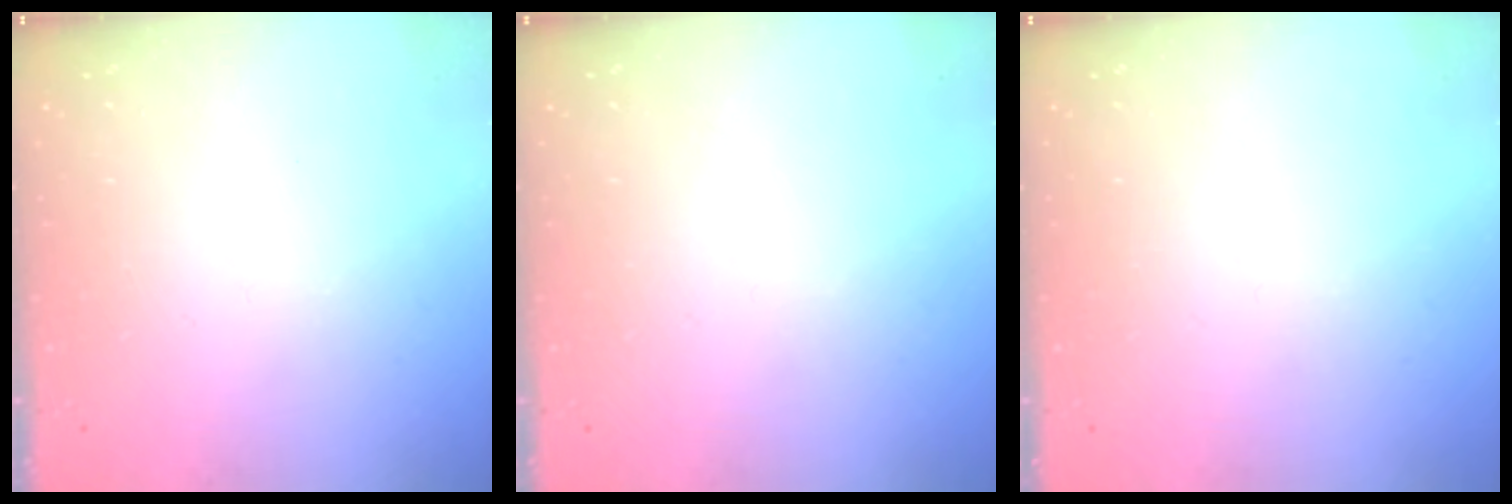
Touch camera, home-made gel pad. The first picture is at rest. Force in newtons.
{"total": 0.0}
{"total": 0.0}